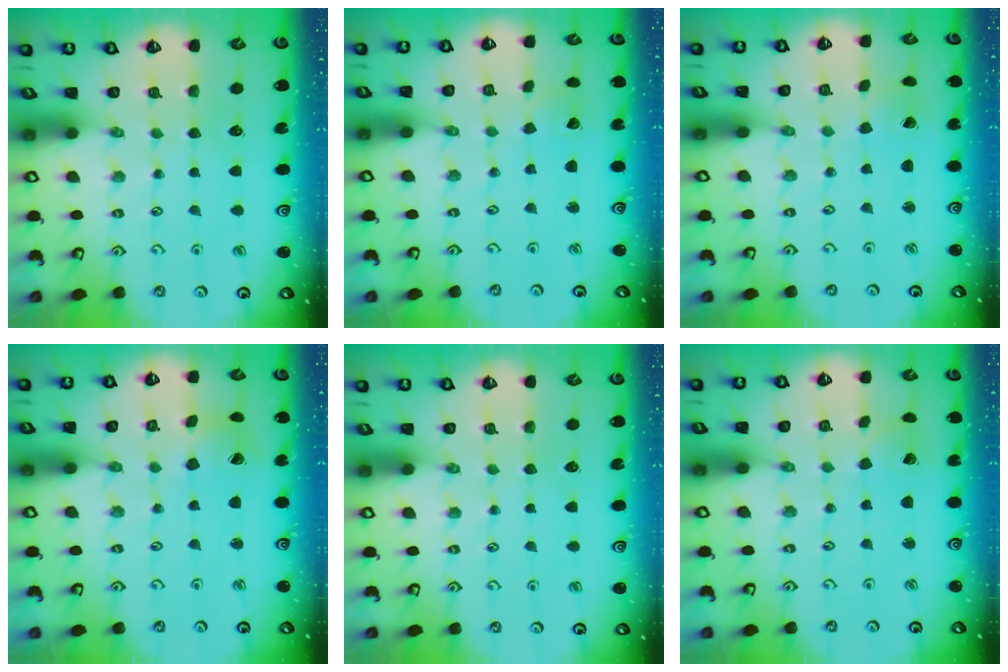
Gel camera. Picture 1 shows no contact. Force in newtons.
{"total": 1.6, "press": 1.6, "slide": 0.1}
{"total": 0.6, "press": 0.6, "slide": 0.1}
{"total": 3.2, "press": 3.2, "slide": 0.4}
{"total": 0.0}
{"total": 2.0, "press": 2.0, "slide": 0.3}